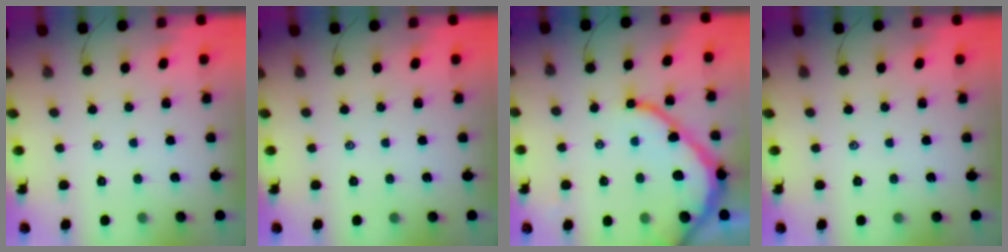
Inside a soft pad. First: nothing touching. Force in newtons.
{"total": 0.0}
{"total": 13.2, "press": 13.1, "slide": 1.3}
{"total": 0.0}